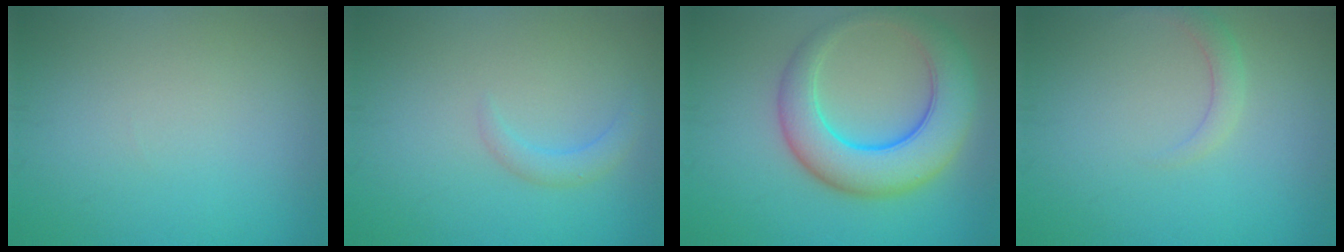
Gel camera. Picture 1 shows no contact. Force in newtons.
{"total": 1.6, "press": 1.6, "slide": 0.2}
{"total": 8.1, "press": 8.1, "slide": 0.4}
{"total": 1.5, "press": 1.5, "slide": 0.1}